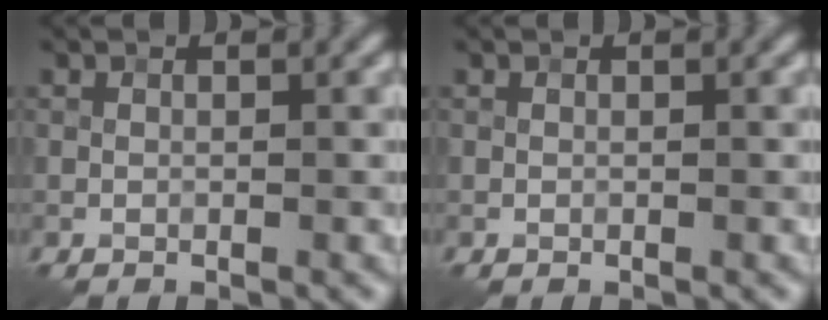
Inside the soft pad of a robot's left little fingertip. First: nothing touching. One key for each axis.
{"total": 0.0}